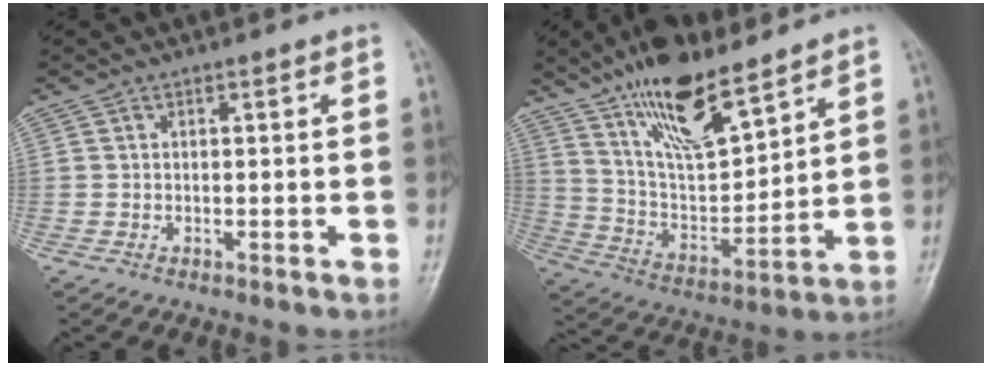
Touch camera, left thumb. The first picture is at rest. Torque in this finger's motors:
{"motor_torque": [0.70, 0.27, 1.54, -1.24, 0.17]}